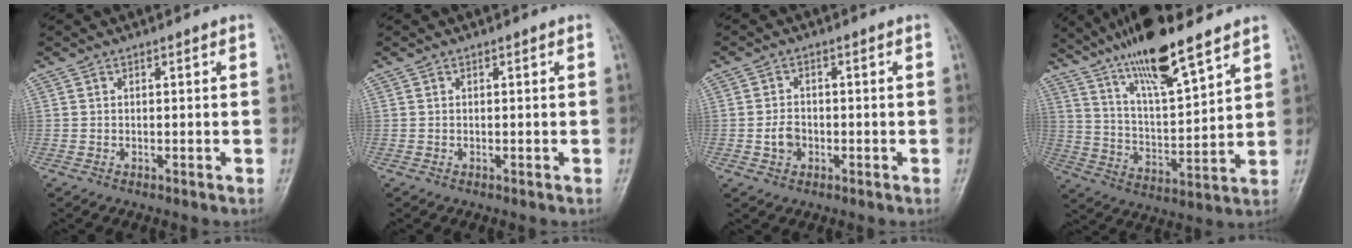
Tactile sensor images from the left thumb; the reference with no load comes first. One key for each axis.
{"total": 0.0}
{"total": 3.1, "fx": -0.7, "fy": 2.5, "fz": 1.7, "tx": -0.022, "ty": 0.008, "tz": -0.014}
{"total": 16.3, "fx": 12.1, "fy": 3.0, "fz": 10.5, "tx": -0.174, "ty": -0.058, "tz": 0.222}